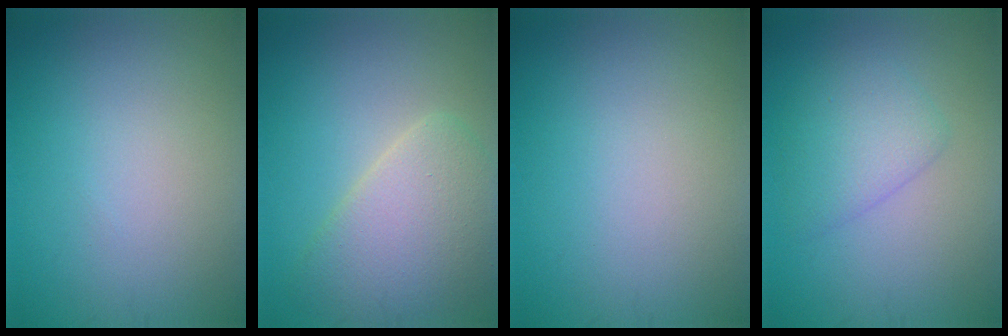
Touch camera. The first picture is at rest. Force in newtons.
{"total": 5.5, "press": 5.5, "slide": 0.3}
{"total": 0.0}
{"total": 3.1, "press": 3.0, "slide": 0.3}